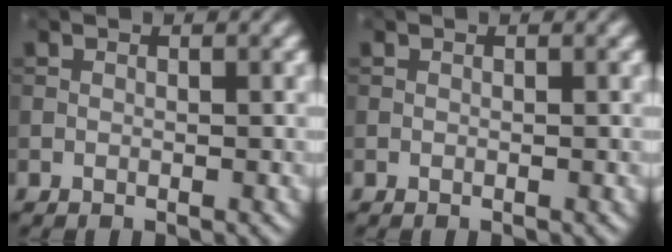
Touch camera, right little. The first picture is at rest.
{"total": 0.0}